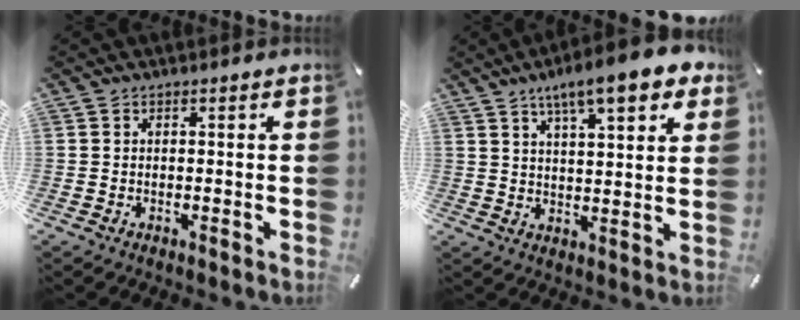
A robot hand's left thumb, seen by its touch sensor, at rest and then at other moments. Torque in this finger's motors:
{"motor_torque": [2.22, 2.32, 1.40, -1.38, 0.34]}